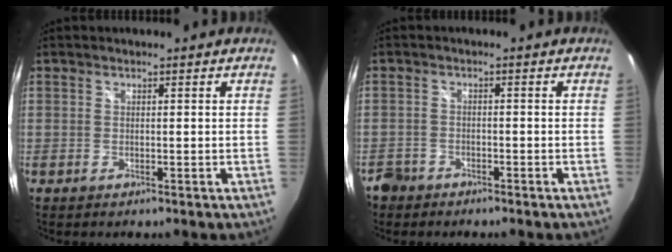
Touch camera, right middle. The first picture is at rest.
{"total": 4.2, "force": [-3.0, 2.8, 0.7], "torque": [-0.032, 0.000, -0.059]}